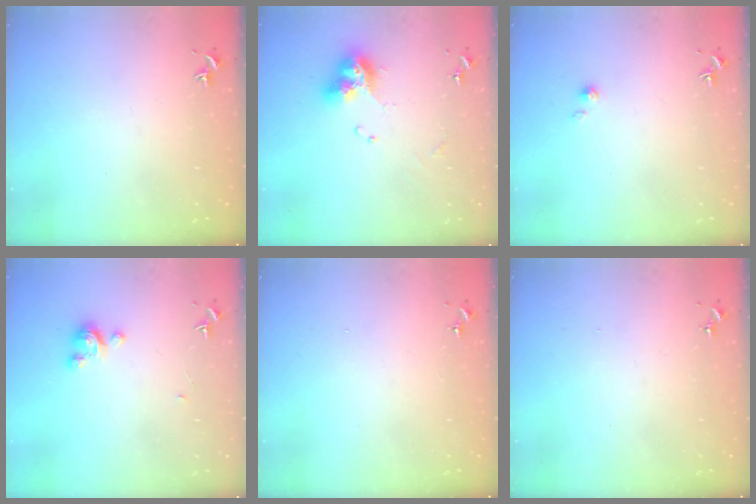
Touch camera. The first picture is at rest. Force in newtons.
{"total": 12.0, "press": 11.9, "slide": 1.3}
{"total": 2.8, "press": 2.8, "slide": 0.4}
{"total": 3.9, "press": 3.9, "slide": 0.2}
{"total": 0.0}
{"total": 0.0}